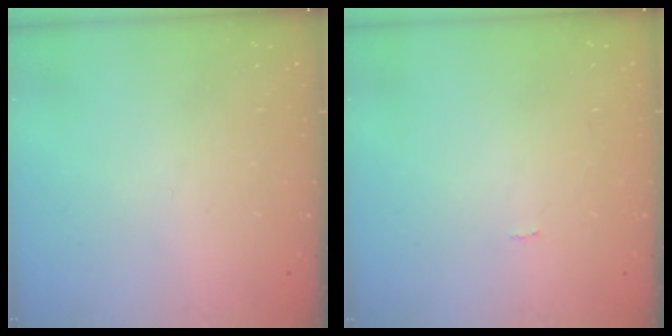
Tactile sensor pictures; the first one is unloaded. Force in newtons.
{"total": 0.0}